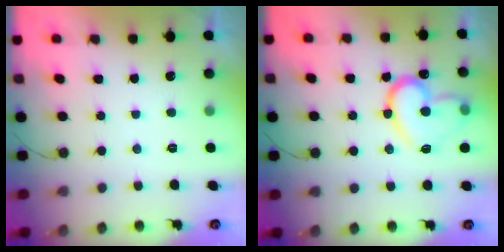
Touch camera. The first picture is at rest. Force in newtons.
{"total": 15.2, "press": 15.2, "slide": 0.8}